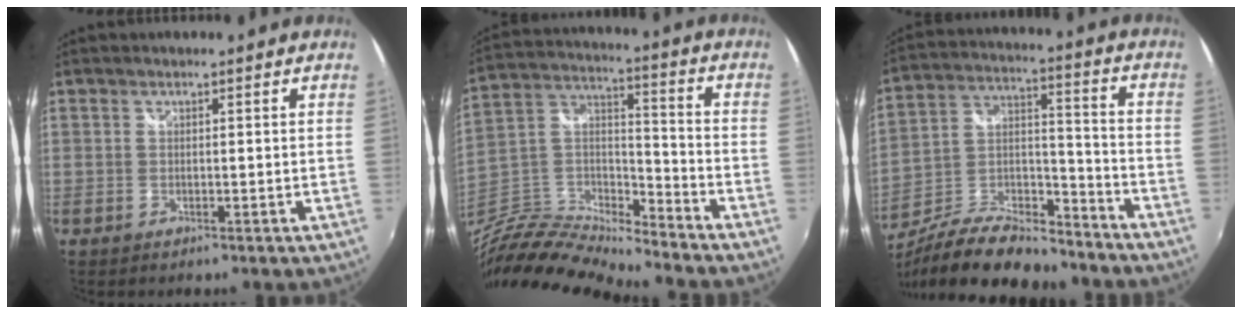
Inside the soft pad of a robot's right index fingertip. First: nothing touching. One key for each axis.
{"total": 15.4, "fx": -13.7, "fy": 2.4, "fz": 6.4, "tx": -0.155, "ty": 0.004, "tz": -0.277}
{"total": 19.4, "fx": -14.5, "fy": 6.4, "fz": 11.3, "tx": -0.224, "ty": -0.008, "tz": -0.245}